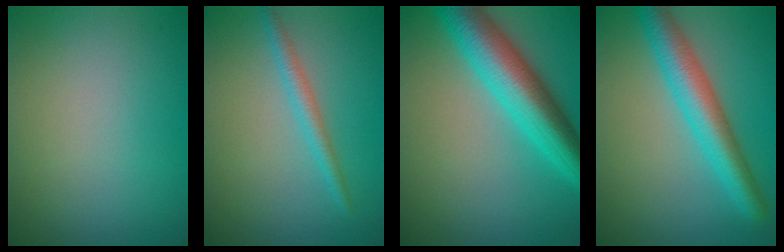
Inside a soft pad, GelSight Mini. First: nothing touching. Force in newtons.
{"total": 2.0, "press": 2.0, "slide": 0.1}
{"total": 8.3, "press": 8.3, "slide": 0.2}
{"total": 5.7, "press": 5.7, "slide": 0.2}